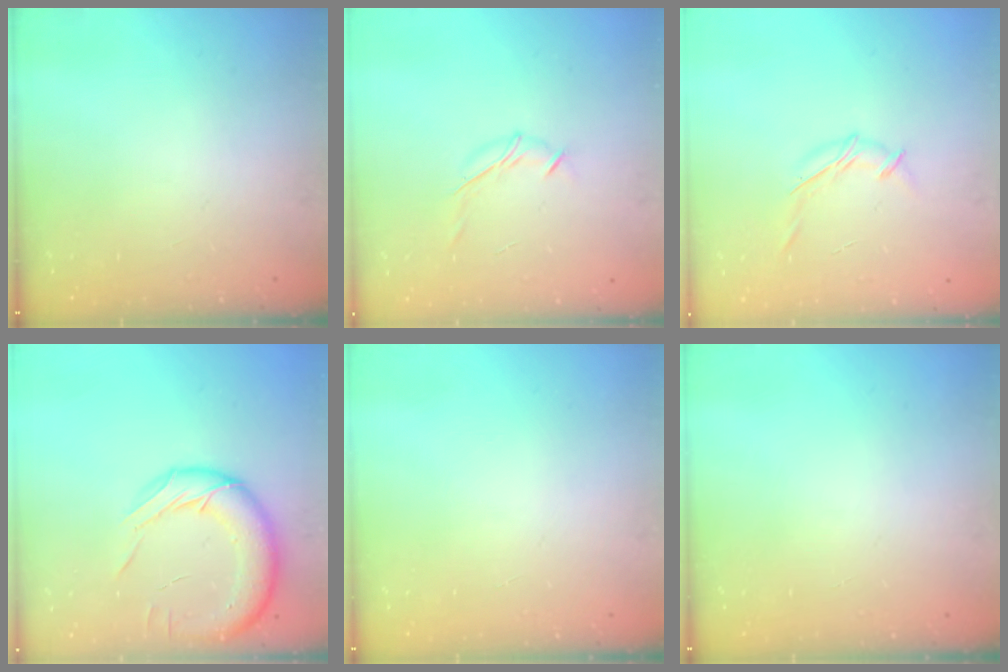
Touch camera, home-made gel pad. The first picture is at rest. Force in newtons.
{"total": 7.1, "press": 7.0, "slide": 1.5}
{"total": 6.8, "press": 6.7, "slide": 0.9}
{"total": 16.1, "press": 15.8, "slide": 3.0}
{"total": 0.0}
{"total": 0.0}